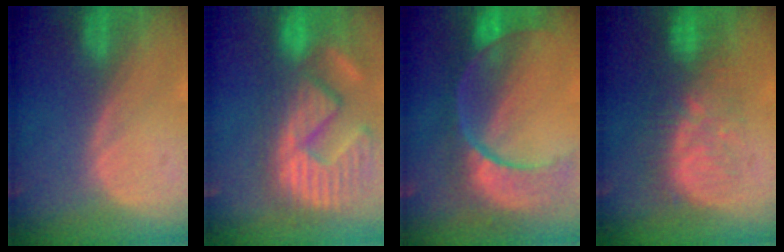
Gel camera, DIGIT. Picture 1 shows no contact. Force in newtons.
{"total": 14.2, "press": 12.1, "slide": 7.5}
{"total": 11.1, "press": 9.4, "slide": 6.0}
{"total": 8.5, "press": 8.2, "slide": 2.3}